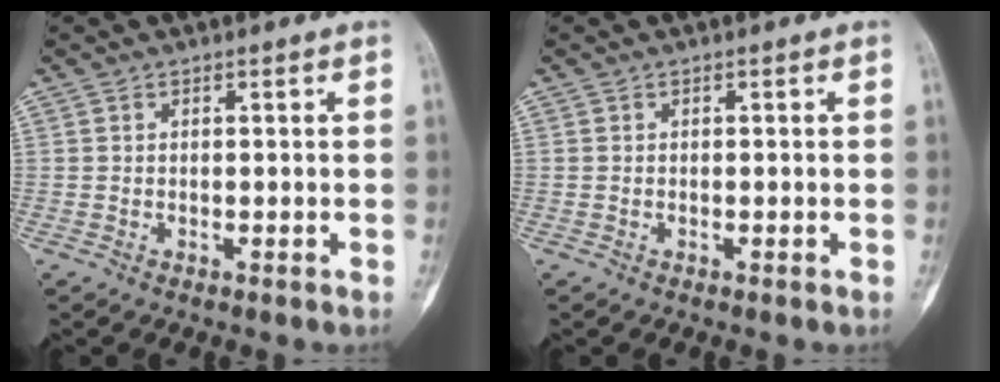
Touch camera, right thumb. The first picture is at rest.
{"total": 0.0}